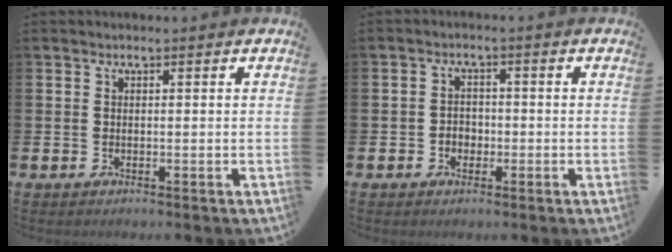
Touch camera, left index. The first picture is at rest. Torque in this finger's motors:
{"motor_torque": [0.06, 0.02, 0.06, 0.01]}